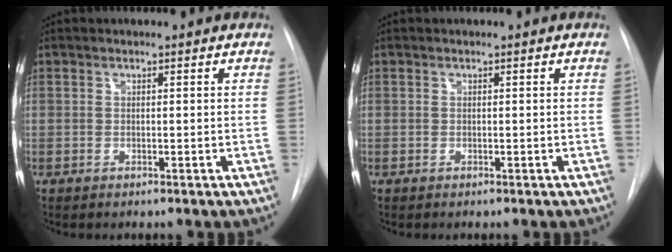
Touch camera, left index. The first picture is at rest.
{"total": 0.0}